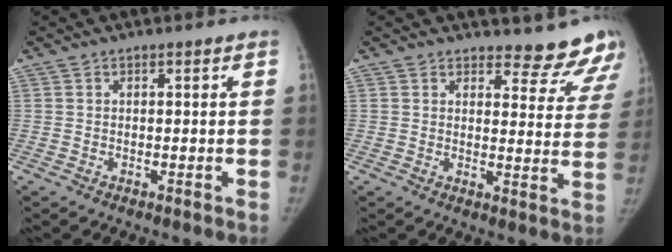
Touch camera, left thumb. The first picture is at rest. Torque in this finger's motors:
{"motor_torque": [0.40, -0.15, 0.48, -0.30, -0.09]}